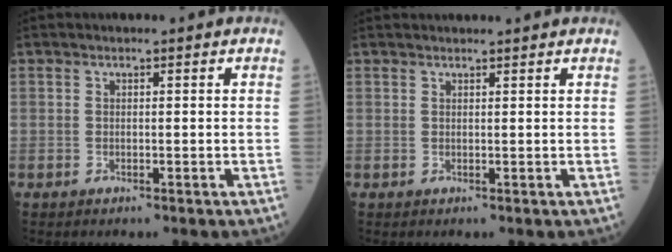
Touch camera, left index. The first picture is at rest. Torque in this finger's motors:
{"motor_torque": [1.01, -1.13, 0.30, 0.07]}